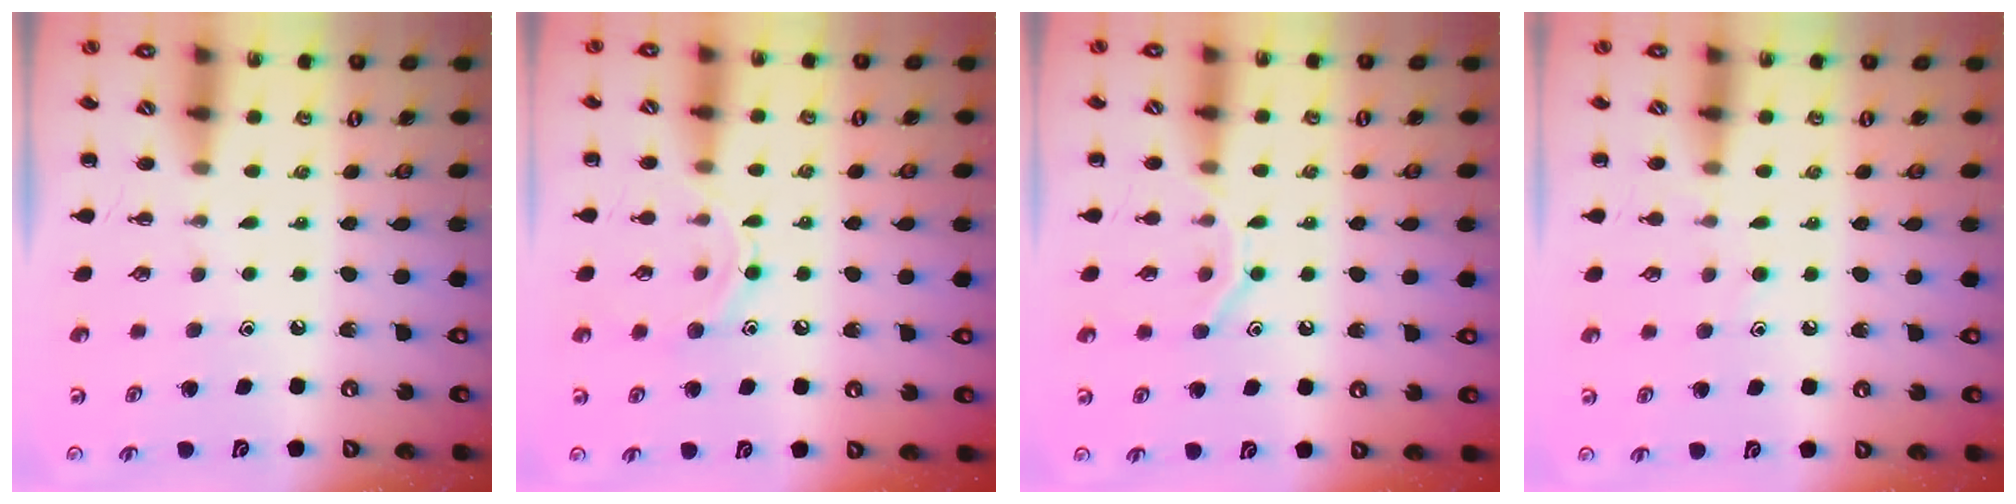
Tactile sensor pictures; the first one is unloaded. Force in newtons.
{"total": 8.2, "press": 8.1, "slide": 1.1}
{"total": 9.3, "press": 9.2, "slide": 1.6}
{"total": 6.6, "press": 6.2, "slide": 2.3}